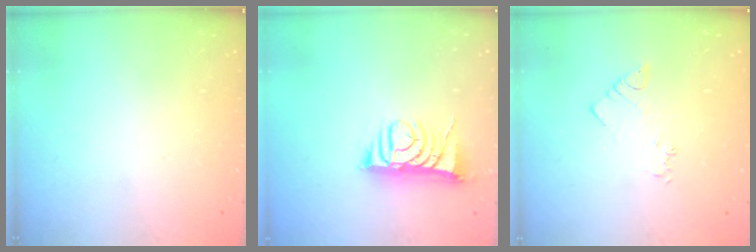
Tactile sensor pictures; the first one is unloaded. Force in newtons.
{"total": 8.3, "press": 8.2, "slide": 0.8}
{"total": 2.3, "press": 2.3, "slide": 0.3}